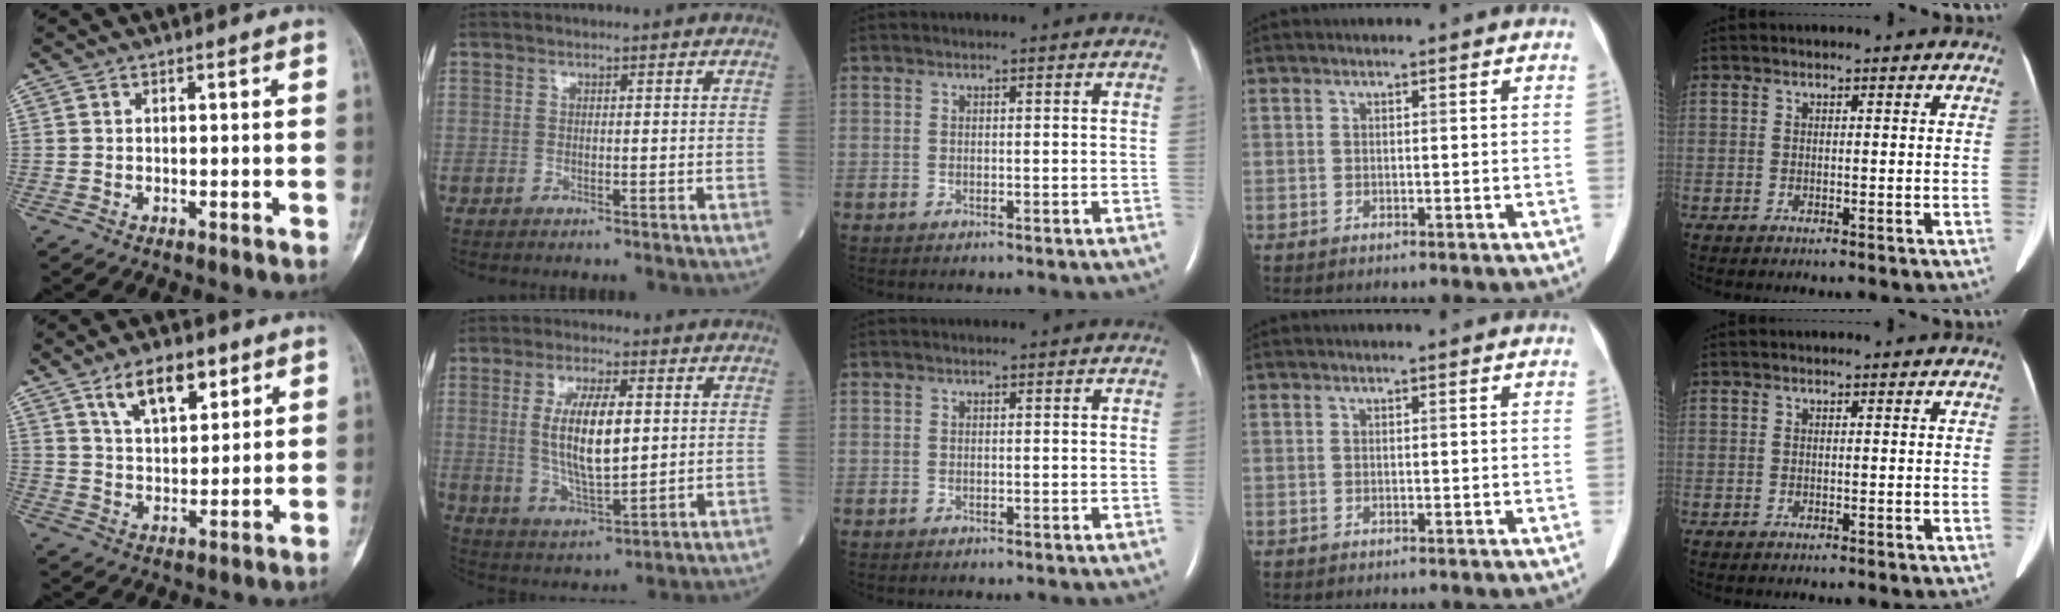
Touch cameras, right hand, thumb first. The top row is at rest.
{"thumb": {"total": 11.0, "force": [6.3, 5.3, 7.3], "torque": [-0.102, -0.029, 0.114]}, "index": {"total": 10.6, "force": [1.6, 3.0, 10.0], "torque": [-0.199, -0.003, 0.034]}}